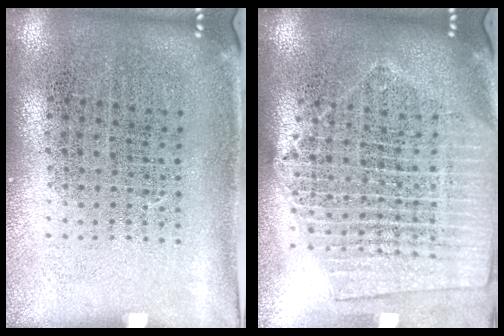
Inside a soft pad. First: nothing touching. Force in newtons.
{"total": 1.9, "press": 1.7, "slide": 0.7}